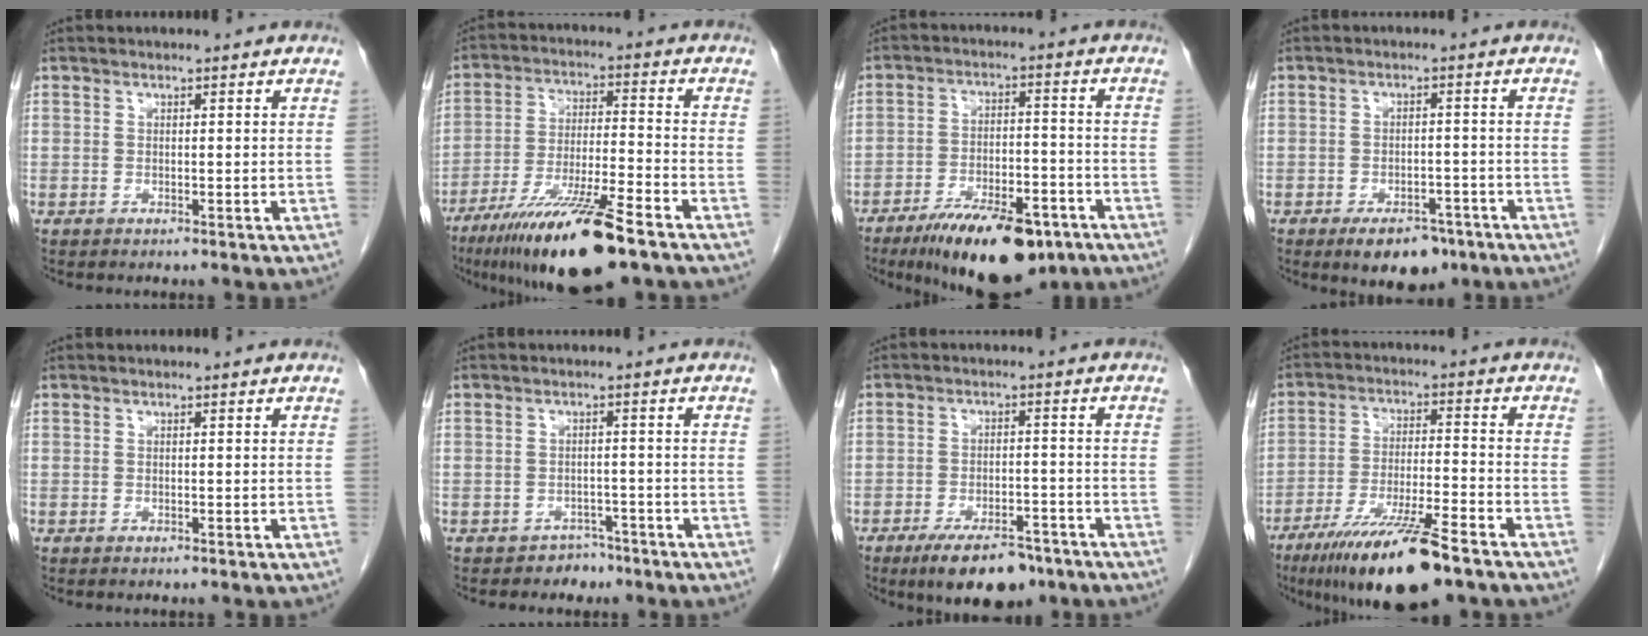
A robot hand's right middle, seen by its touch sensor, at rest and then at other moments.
{"total": 15.9, "force": [-10.6, 1.3, 11.8], "torque": [-0.208, -0.035, -0.186]}
{"total": 14.9, "force": [-10.0, 5.3, 9.7], "torque": [-0.148, -0.005, -0.158]}
{"total": 7.4, "force": [-5.0, 3.5, 4.1], "torque": [-0.056, 0.001, -0.071]}
{"total": 0.0}
{"total": 2.7, "force": [-2.0, 1.8, 0.0], "torque": [-0.002, 0.010, -0.027]}
{"total": 9.9, "force": [-7.2, 3.7, 5.7], "torque": [-0.087, -0.004, -0.112]}
{"total": 14.8, "force": [-10.2, 1.5, 10.5], "torque": [-0.183, -0.035, -0.177]}